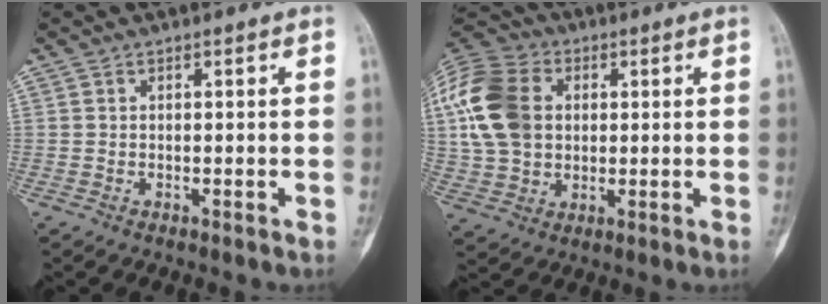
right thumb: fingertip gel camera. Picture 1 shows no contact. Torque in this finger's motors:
{"motor_torque": [-0.58, 1.72, 1.09, -0.39, 0.14]}